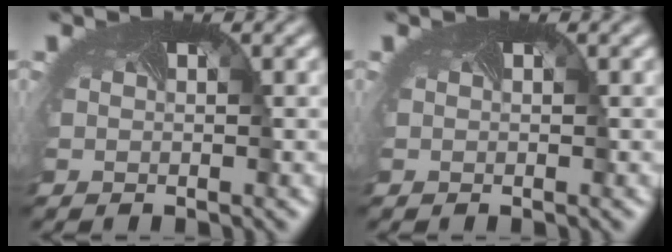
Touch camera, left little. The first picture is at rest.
{"total": 0.0}